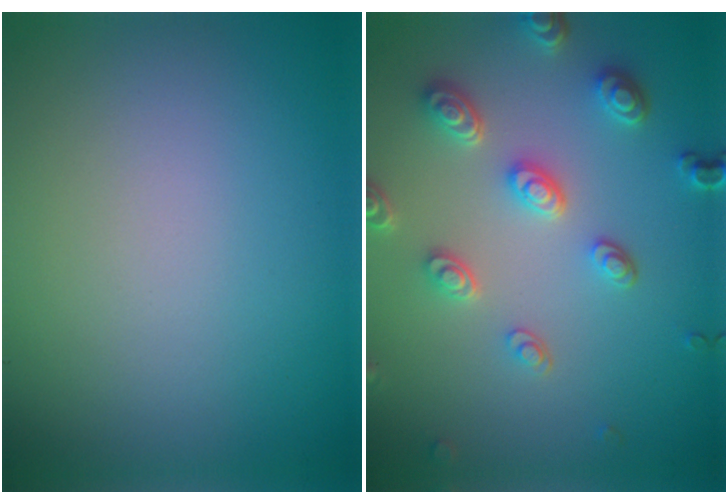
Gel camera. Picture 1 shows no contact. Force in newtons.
{"total": 4.6, "press": 3.7, "slide": 2.7}